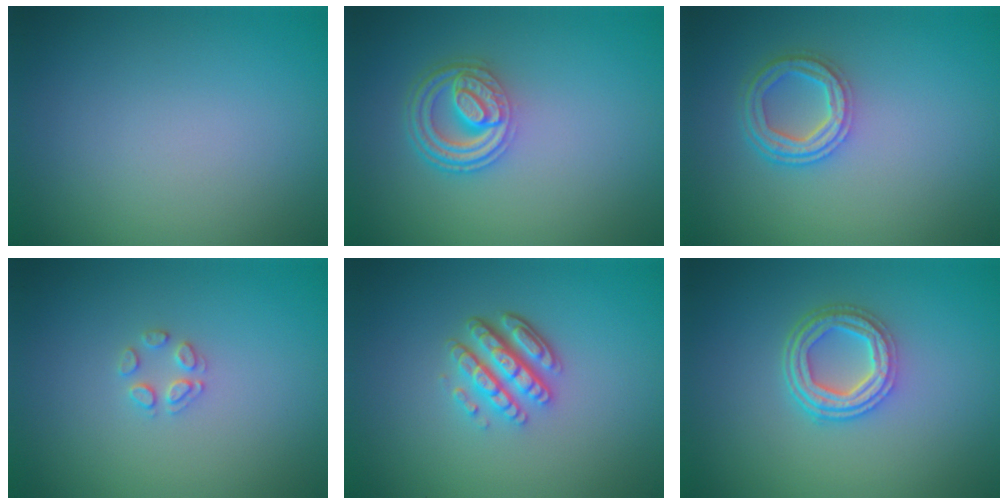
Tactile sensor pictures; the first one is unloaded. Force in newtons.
{"total": 4.6, "press": 3.4, "slide": 3.0}
{"total": 3.8, "press": 2.9, "slide": 2.4}
{"total": 1.5, "press": 1.5, "slide": 0.1}
{"total": 4.3, "press": 3.3, "slide": 2.7}
{"total": 4.4, "press": 3.3, "slide": 2.8}